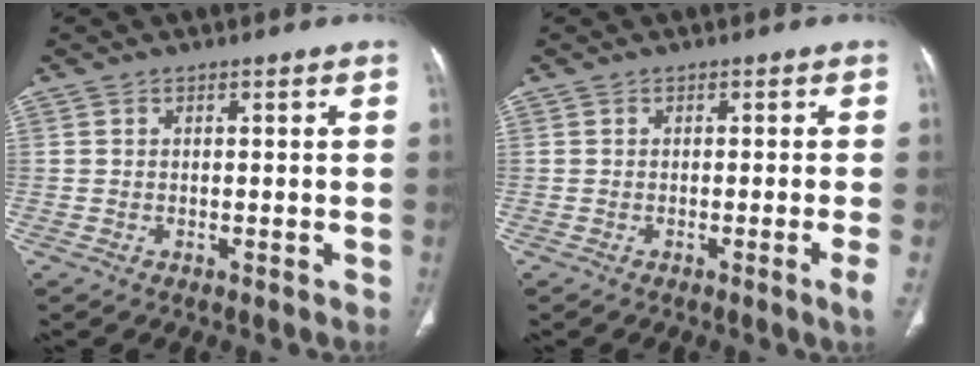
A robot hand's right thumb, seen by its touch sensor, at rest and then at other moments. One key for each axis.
{"total": 2.1, "fx": -0.8, "fy": -0.5, "fz": 1.9, "tx": -0.036, "ty": -0.006, "tz": -0.014}